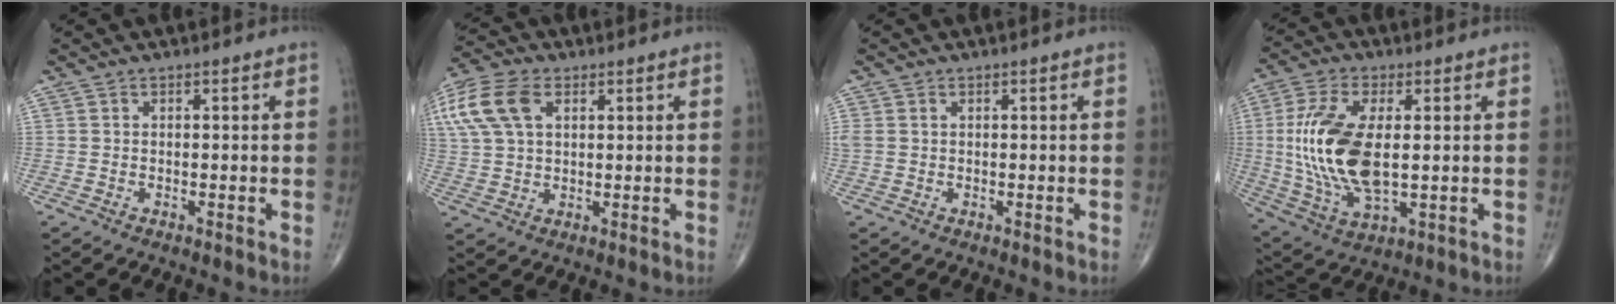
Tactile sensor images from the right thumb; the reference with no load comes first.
{"total": 15.7, "force": [5.9, 9.8, 10.7], "torque": [-0.264, 0.022, 0.111]}
{"total": 1.7, "force": [0.4, 1.3, 1.0], "torque": [-0.036, 0.012, 0.014]}
{"total": 17.6, "force": [0.8, 8.5, 15.5], "torque": [-0.329, -0.011, 0.023]}